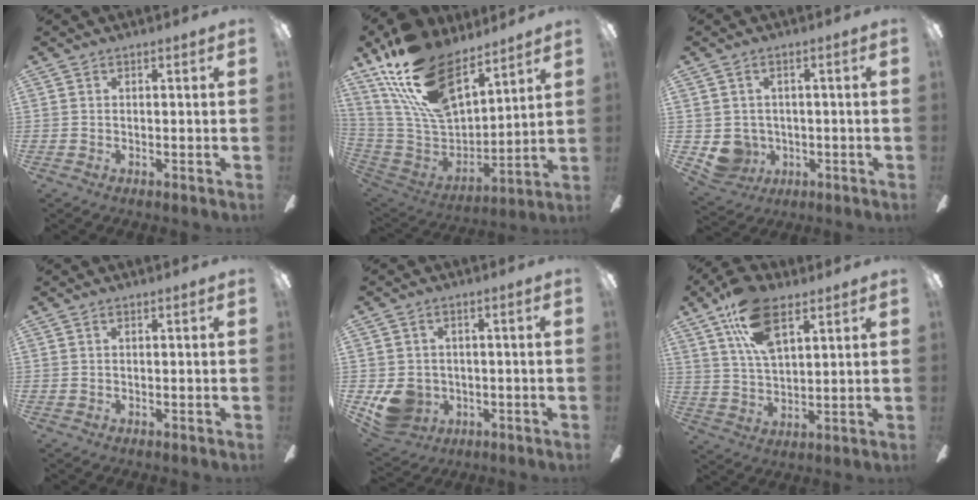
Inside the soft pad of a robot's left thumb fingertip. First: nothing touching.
{"total": 23.4, "force": [14.9, 11.6, 13.8], "torque": [-0.279, -0.085, 0.271]}
{"total": 5.4, "force": [0.2, 5.2, 1.5], "torque": [-0.061, -0.003, 0.007]}
{"total": 0.0}
{"total": 8.1, "force": [-1.7, 7.1, 3.6], "torque": [-0.092, 0.004, -0.026]}
{"total": 15.0, "force": [8.5, 7.2, 10.0], "torque": [-0.179, -0.017, 0.155]}